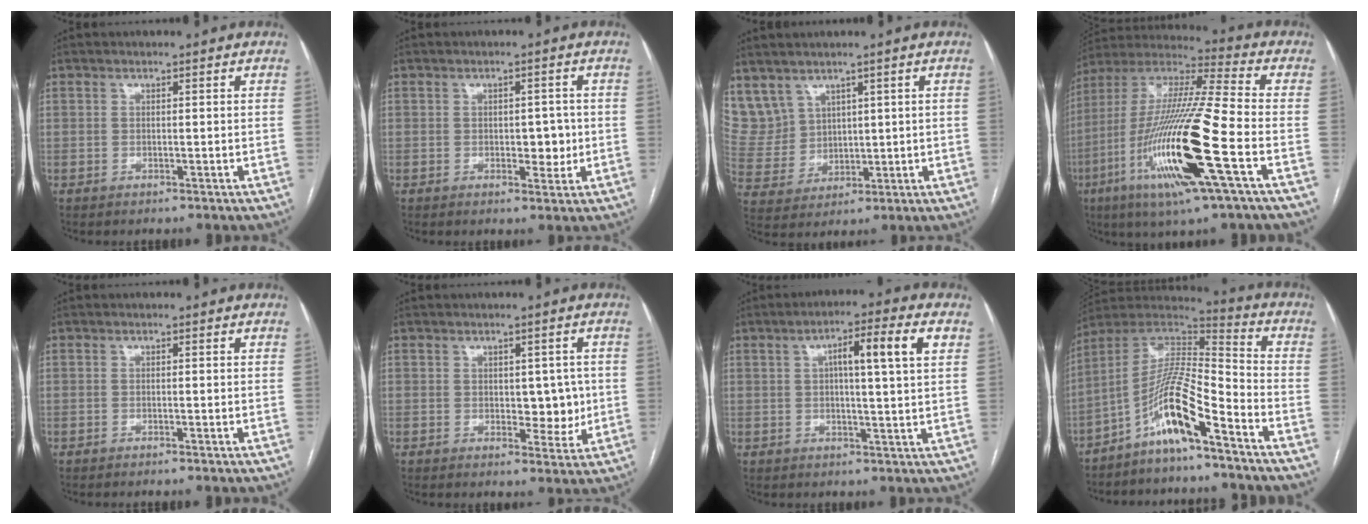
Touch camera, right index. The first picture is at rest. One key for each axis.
{"total": 3.8, "fx": -0.2, "fy": 2.2, "fz": 3.1, "tx": -0.035, "ty": 0.003, "tz": 0.003}
{"total": 9.4, "fx": 6.0, "fy": 7.1, "fz": 1.6, "tx": -0.055, "ty": 0.032, "tz": 0.146}
{"total": 22.5, "fx": -7.4, "fy": 1.1, "fz": 21.2, "tx": -0.445, "ty": -0.029, "tz": -0.143}
{"total": 0.9, "fx": -0.7, "fy": -0.2, "fz": 0.5, "tx": -0.009, "ty": 0.001, "tz": -0.011}
{"total": 4.9, "fx": 0.2, "fy": 3.0, "fz": 4.0, "tx": -0.042, "ty": 0.004, "tz": 0.011}
{"total": 8.6, "fx": 2.7, "fy": 0.3, "fz": 8.2, "tx": -0.131, "ty": 0.015, "tz": 0.036}
{"total": 12.3, "fx": -7.4, "fy": 1.2, "fz": 9.8, "tx": -0.192, "ty": 0.015, "tz": -0.143}